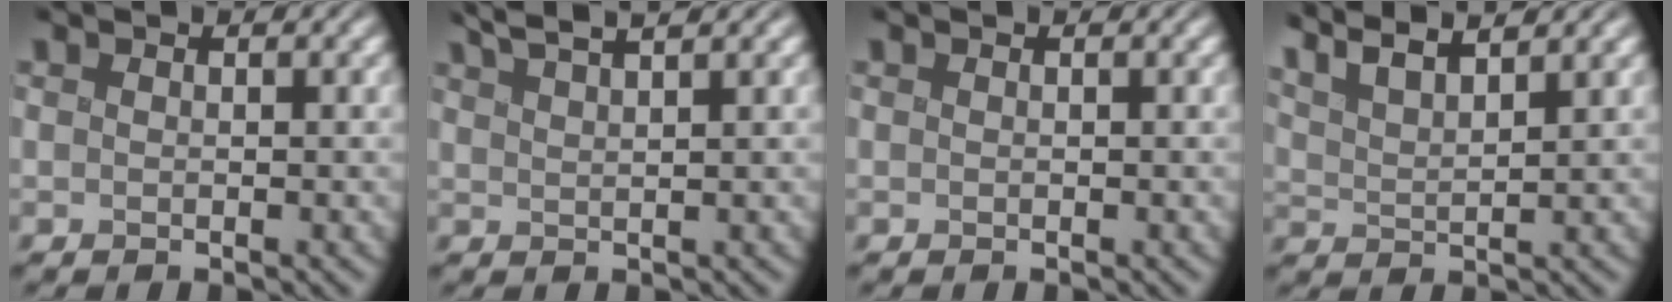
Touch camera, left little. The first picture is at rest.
{"total": 4.3, "force": [3.5, 0.5, 2.3], "torque": [-0.044, 0.021, 0.042]}
{"total": 0.0}
{"total": 7.6, "force": [5.7, 1.9, 4.6], "torque": [-0.105, 0.032, 0.069]}